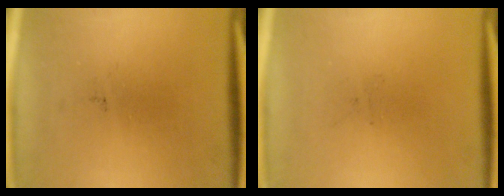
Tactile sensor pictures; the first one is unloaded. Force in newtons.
{"total": 0.0}